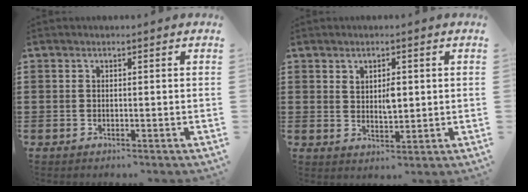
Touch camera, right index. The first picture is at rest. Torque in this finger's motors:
{"motor_torque": [0.82, 0.80, 0.11, 0.07]}